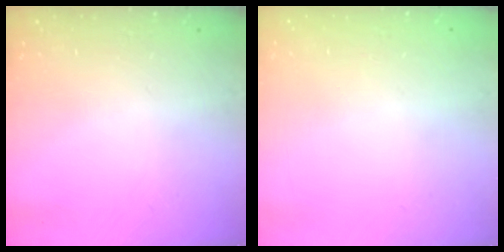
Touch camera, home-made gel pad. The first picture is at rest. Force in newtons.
{"total": 0.0}